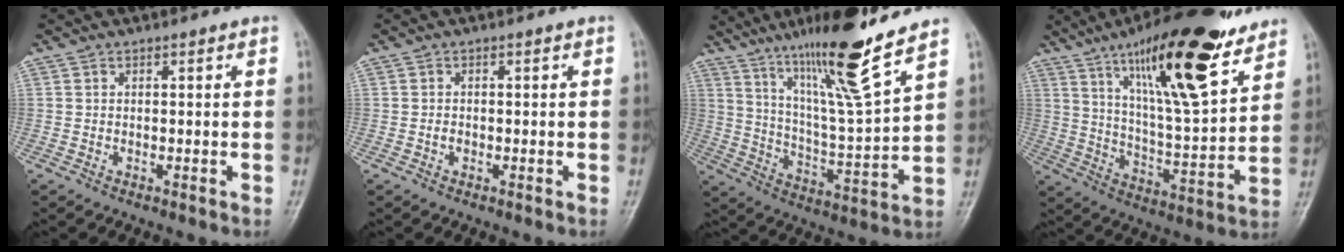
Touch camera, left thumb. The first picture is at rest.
{"total": 1.1, "force": [-0.4, 0.8, 0.5], "torque": [-0.003, 0.007, -0.010]}
{"total": 17.8, "force": [12.4, 0.7, 12.8], "torque": [-0.206, -0.069, 0.214]}
{"total": 22.4, "force": [14.0, 5.3, 16.7], "torque": [-0.244, -0.059, 0.230]}